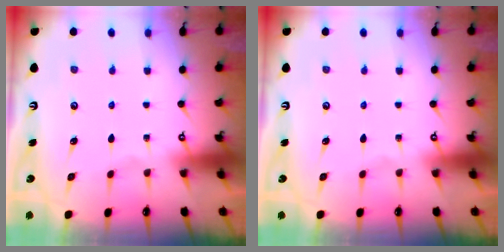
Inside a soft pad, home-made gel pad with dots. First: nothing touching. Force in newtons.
{"total": 0.0}